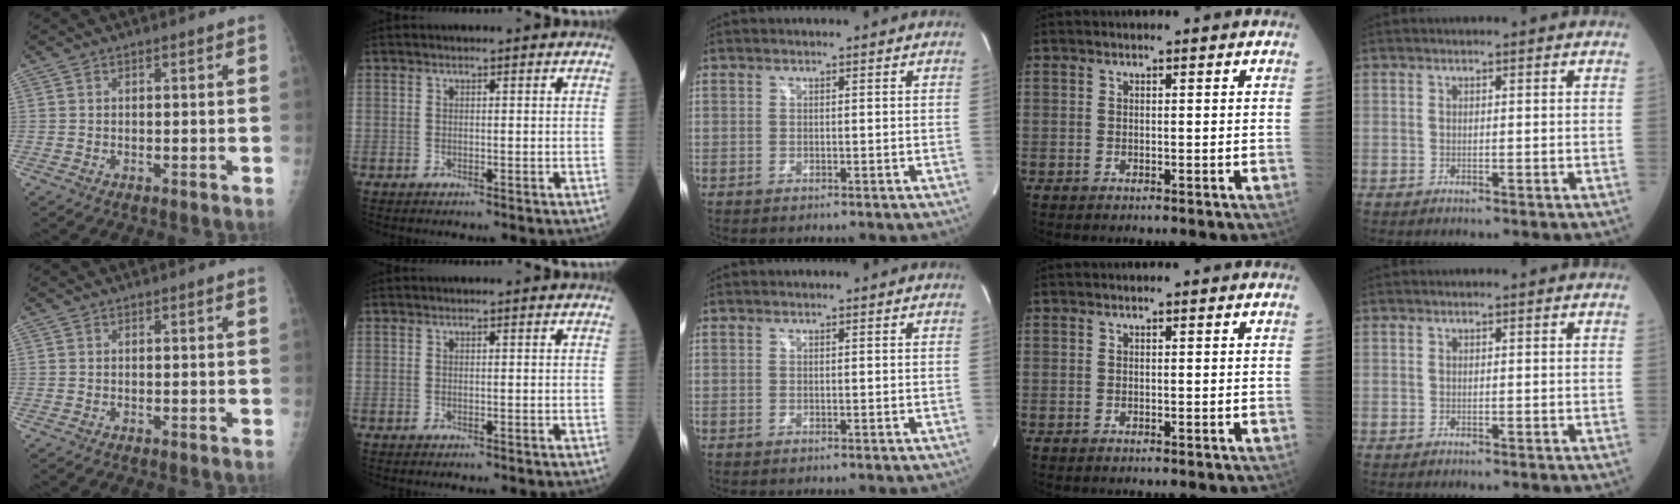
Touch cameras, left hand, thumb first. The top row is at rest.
{}